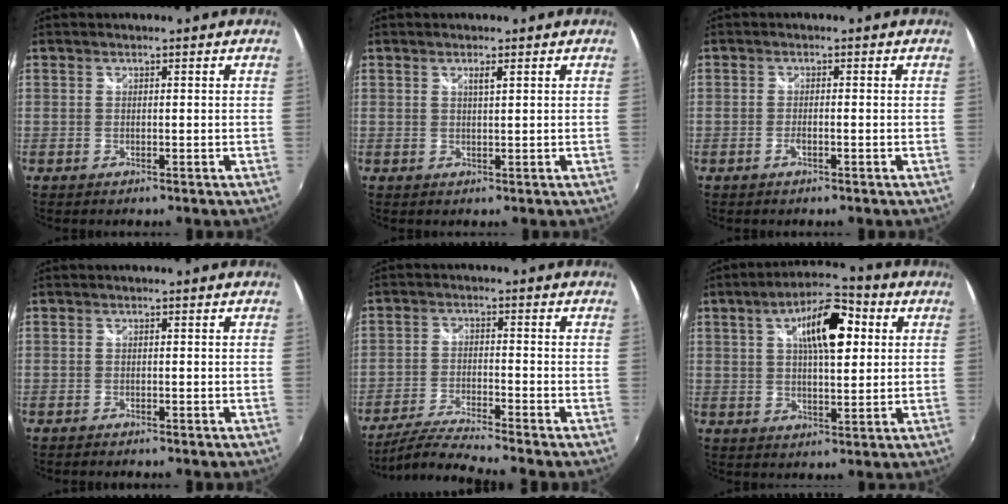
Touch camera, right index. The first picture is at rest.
{"total": 1.3, "force": [0.7, -0.1, 1.1], "torque": [-0.017, 0.000, 0.011]}
{"total": 1.4, "force": [-0.8, 0.2, 1.1], "torque": [-0.025, 0.000, -0.016]}
{"total": 0.7, "force": [-0.6, 0.0, 0.1], "torque": [-0.006, -0.008, -0.014]}
{"total": 8.4, "force": [-7.5, -1.4, 3.4], "torque": [-0.086, -0.012, -0.144]}
{"total": 12.1, "force": [3.7, 4.5, 10.6], "torque": [-0.169, 0.026, 0.055]}